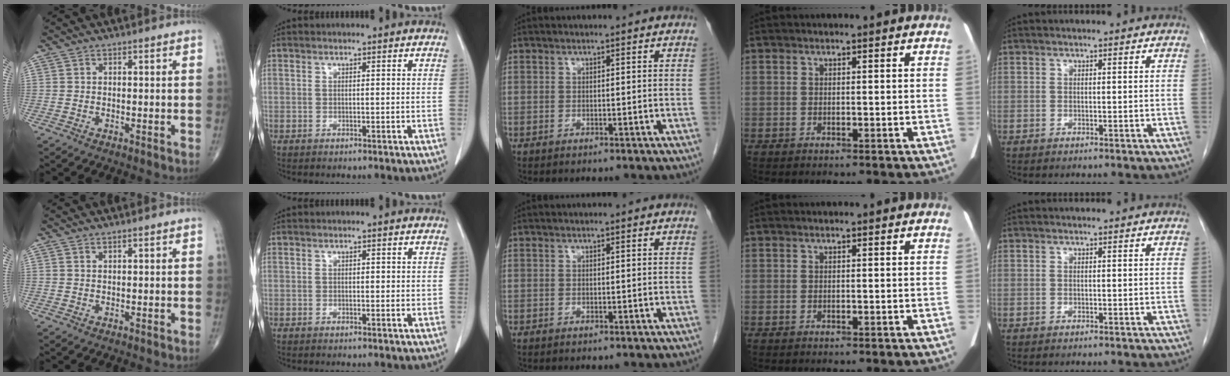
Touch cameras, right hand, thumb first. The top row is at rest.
{"thumb": {"total": 0.6, "force": [0.5, 0.0, 0.3], "torque": [-0.007, -0.004, 0.011]}, "index": {"total": 1.1, "force": [0.2, 0.6, 0.9], "torque": [-0.009, 0.000, 0.002]}}